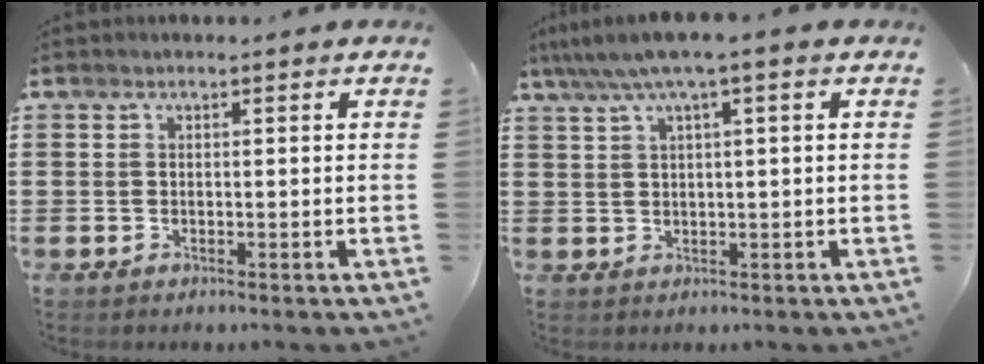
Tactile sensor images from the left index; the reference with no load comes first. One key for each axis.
{"total": 3.8, "fx": 1.7, "fy": 0.0, "fz": 3.4, "tx": -0.069, "ty": 0.000, "tz": 0.028}